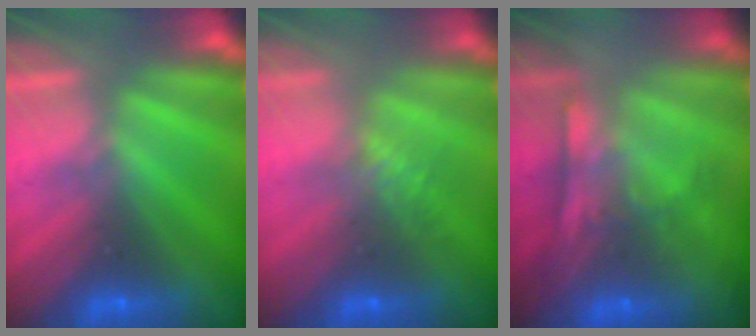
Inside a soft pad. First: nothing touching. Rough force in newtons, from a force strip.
{"total": 1.3}
{"total": 7.2}